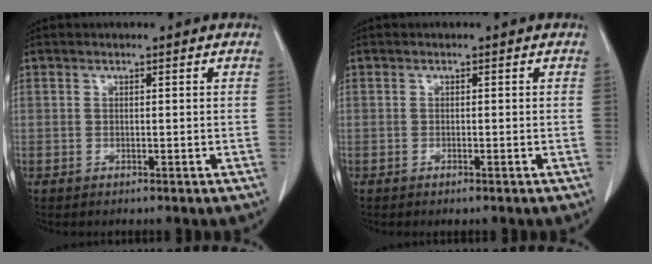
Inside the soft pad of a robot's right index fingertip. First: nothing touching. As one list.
[{"total": 0.5, "force": [-0.4, -0.1, 0.3], "torque": [-0.009, -0.002, -0.005]}]